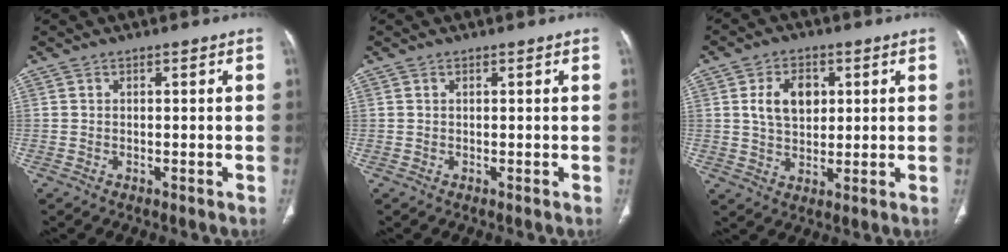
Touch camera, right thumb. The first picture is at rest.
{"total": 0.0}
{"total": 8.0, "force": [2.0, 5.5, 5.5], "torque": [-0.069, -0.005, 0.037]}